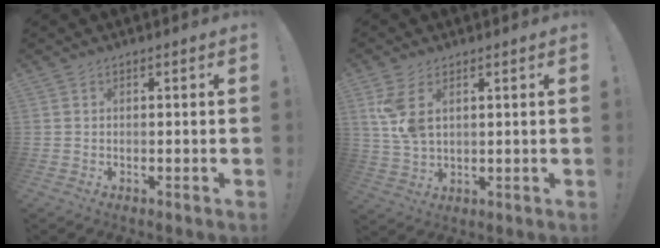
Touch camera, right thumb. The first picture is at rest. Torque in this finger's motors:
{"motor_torque": [0.13, 0.13, 0.05, 0.16, 0.05]}